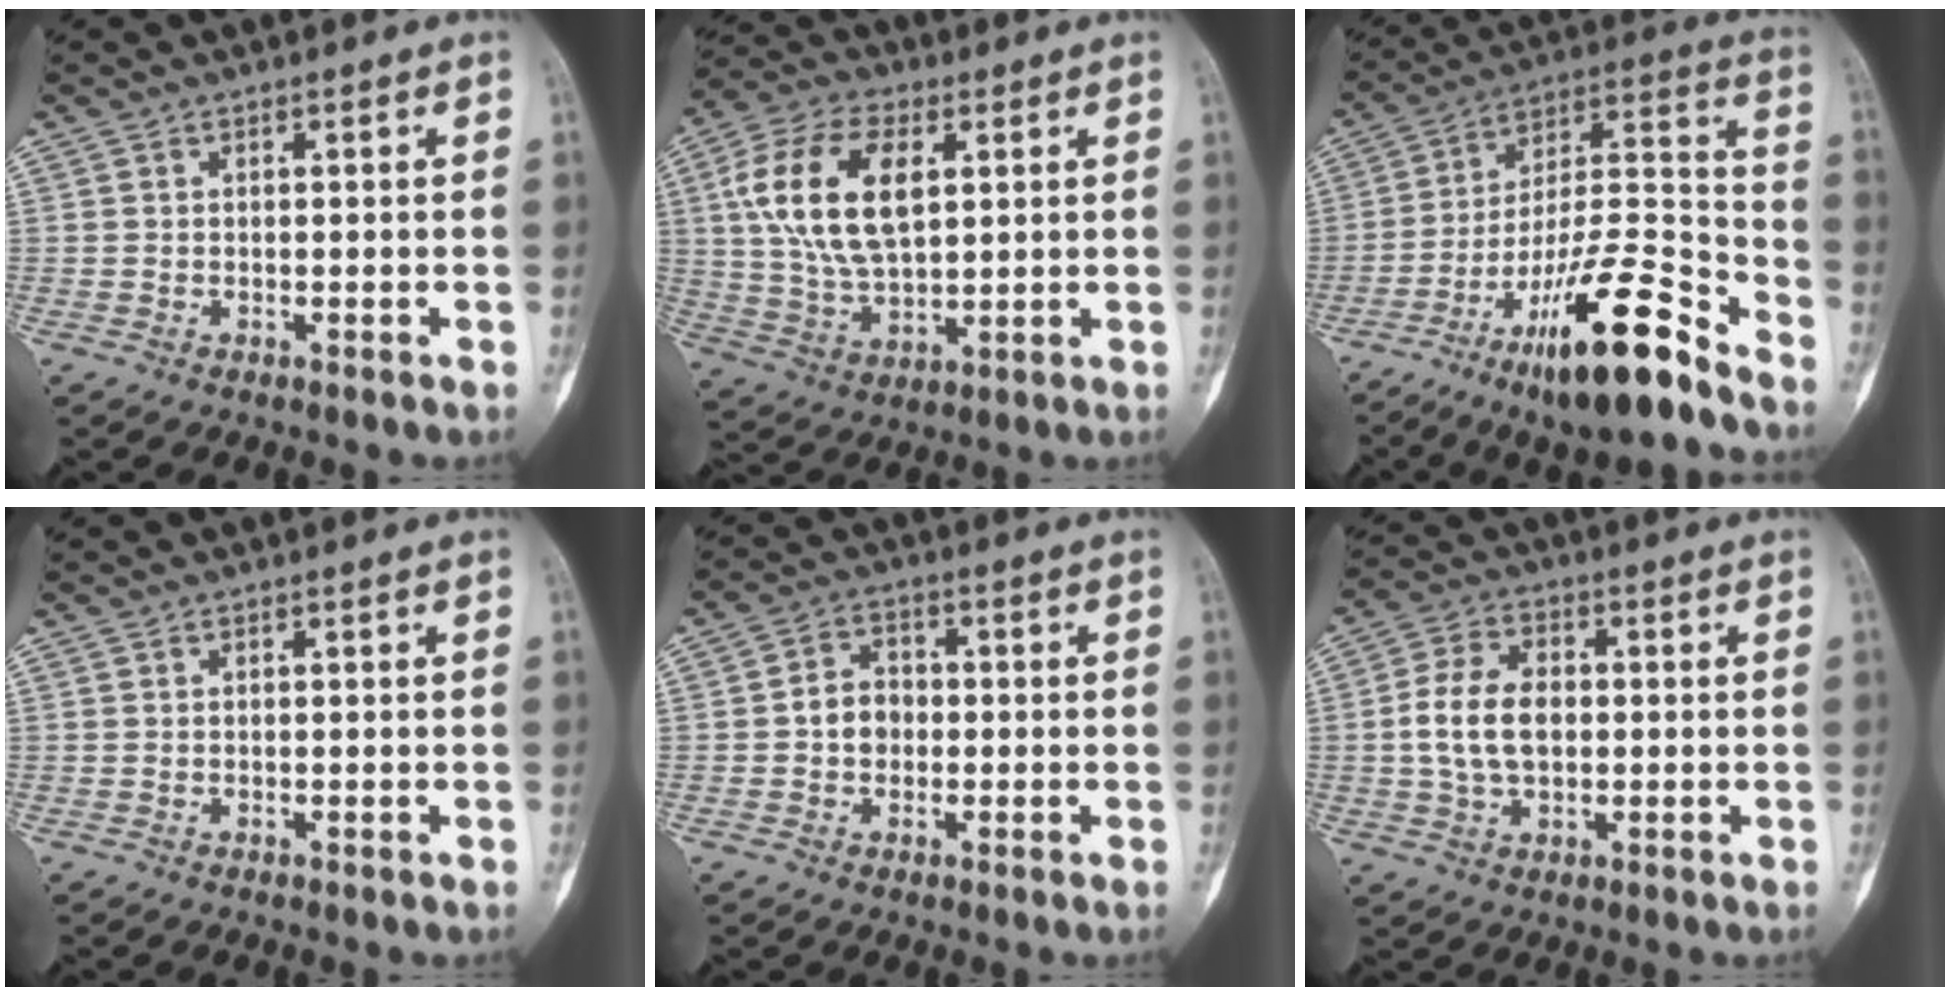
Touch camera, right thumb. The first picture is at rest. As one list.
[{"total": 16.3, "force": [4.0, 9.0, 13.0], "torque": [-0.242, 0.003, 0.077]}, {"total": 21.4, "force": [-13.9, 4.5, 15.6], "torque": [-0.275, 0.082, -0.236]}, {"total": 0.0}, {"total": 5.1, "force": [-0.5, 4.1, 2.9], "torque": [-0.025, 0.016, -0.015]}, {"total": 10.0, "force": [0.0, 6.6, 7.5], "torque": [-0.134, 0.014, -0.004]}]